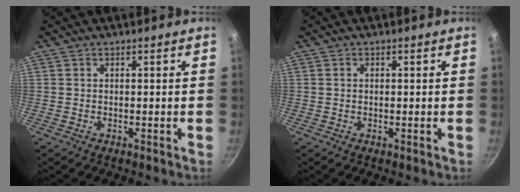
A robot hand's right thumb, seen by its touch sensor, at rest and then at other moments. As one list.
[{"total": 0.8, "force": [0.1, 0.6, 0.4], "torque": [-0.006, 0.003, 0.003]}]